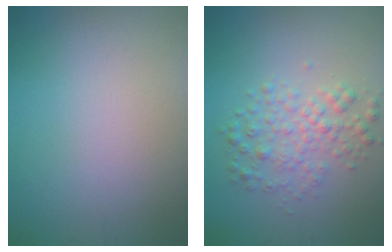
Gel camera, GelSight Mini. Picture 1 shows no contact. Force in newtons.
{"total": 3.0, "press": 3.0, "slide": 0.1}